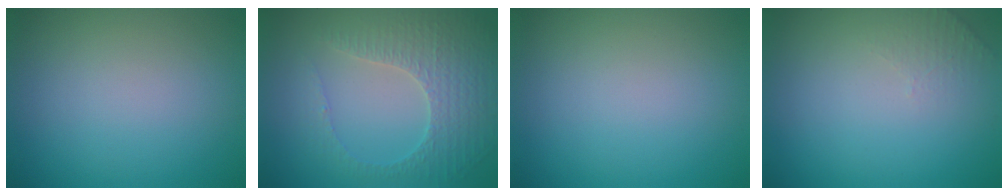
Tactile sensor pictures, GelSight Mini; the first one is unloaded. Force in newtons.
{"total": 3.4, "press": 3.2, "slide": 1.4}
{"total": 0.0}
{"total": 1.3, "press": 1.2, "slide": 0.3}